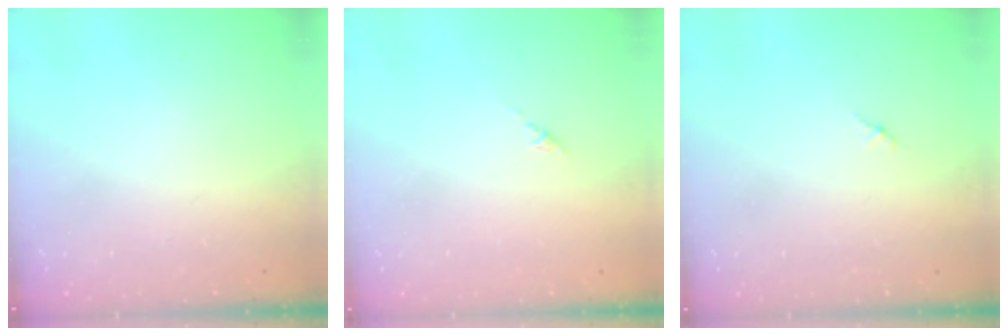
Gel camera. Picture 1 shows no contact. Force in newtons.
{"total": 0.6, "press": 0.4, "slide": 0.4}
{"total": 1.4, "press": 1.4, "slide": 0.4}